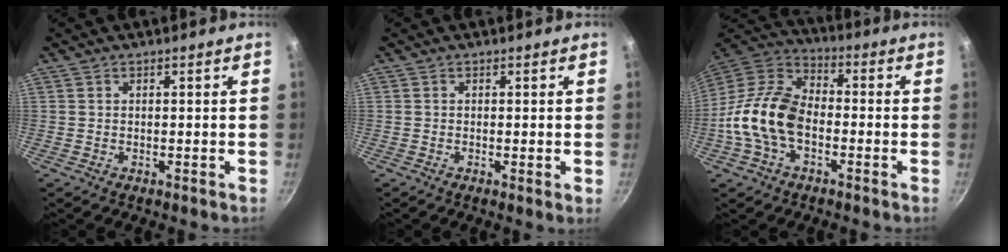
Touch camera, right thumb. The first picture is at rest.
{"total": 0.8, "force": [0.0, 0.0, 0.8], "torque": [-0.011, -0.005, -0.005]}
{"total": 15.0, "force": [-3.5, 9.5, 11.2], "torque": [-0.185, 0.041, -0.086]}